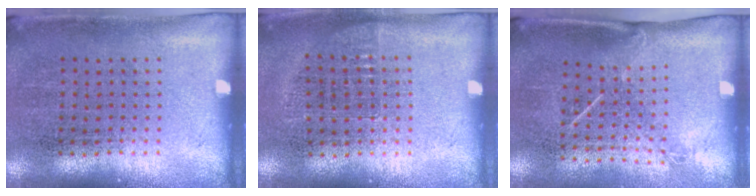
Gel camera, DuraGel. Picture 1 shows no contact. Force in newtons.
{"total": 0.7, "press": 0.6, "slide": 0.4}
{"total": 1.5, "press": 1.0, "slide": 1.1}